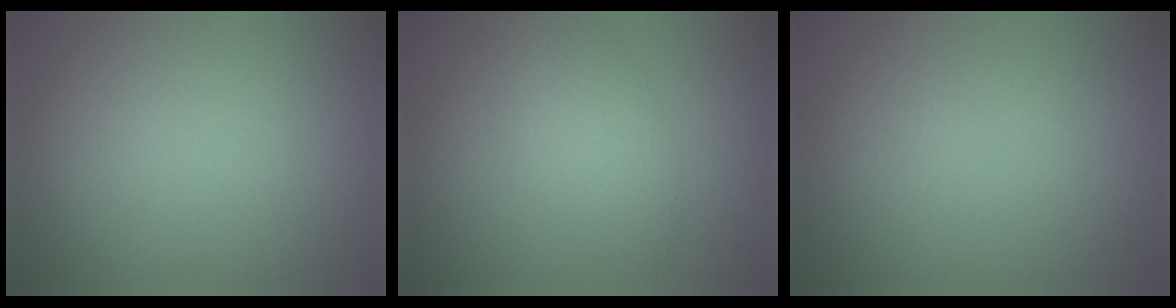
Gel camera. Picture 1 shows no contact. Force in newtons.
{"total": 2.7, "press": 2.6, "slide": 0.0}
{"total": 0.0}